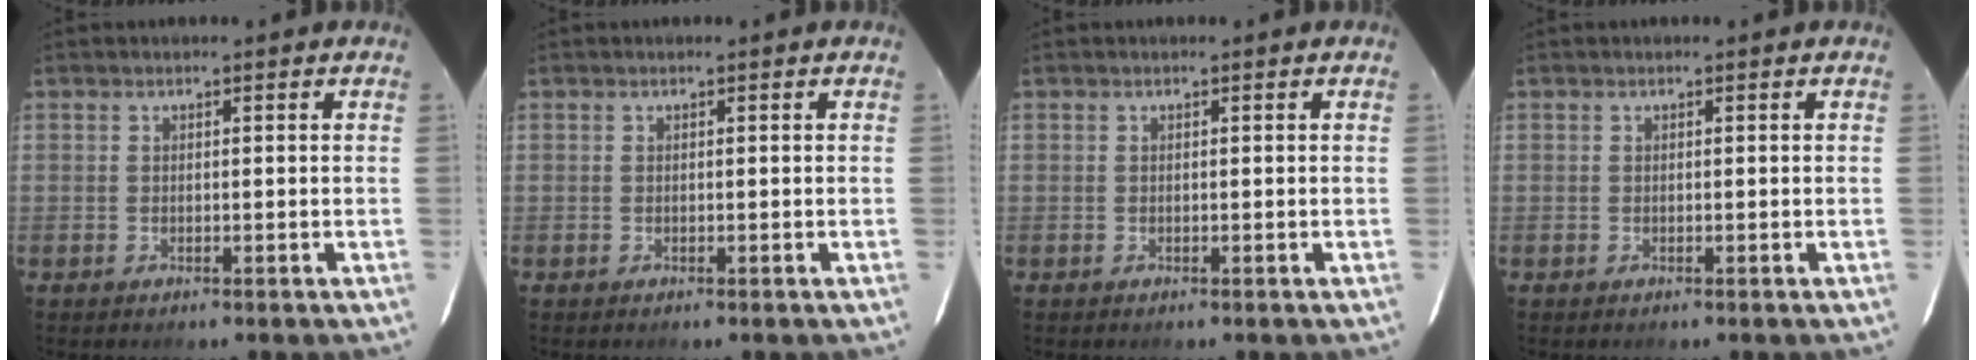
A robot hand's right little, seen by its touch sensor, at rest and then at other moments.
{"total": 0.0}
{"total": 0.0}
{"total": 0.0}